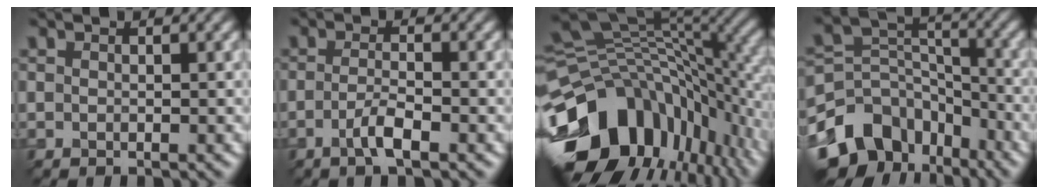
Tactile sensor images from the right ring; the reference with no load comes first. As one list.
[{"total": 1.9, "force": [-0.9, 0.2, 1.6], "torque": [-0.037, 0.009, -0.024]}, {"total": 14.9, "force": [-5.8, 9.8, 9.7], "torque": [-0.194, 0.002, -0.101]}, {"total": 9.4, "force": [-5.3, 6.6, 4.1], "torque": [-0.082, 0.008, -0.107]}]